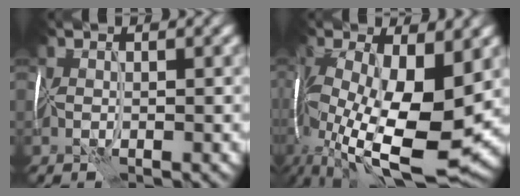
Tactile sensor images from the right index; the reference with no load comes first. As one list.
[{"total": 14.2, "force": [-3.1, 6.0, 12.6], "torque": [-0.233, -0.029, -0.039]}]